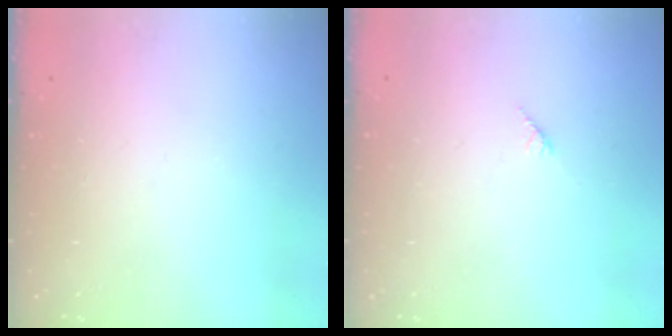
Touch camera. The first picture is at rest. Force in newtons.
{"total": 2.7, "press": 2.7, "slide": 0.2}